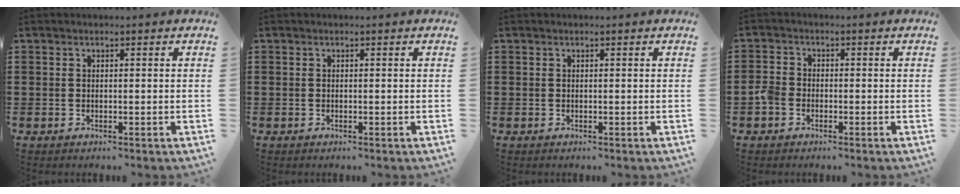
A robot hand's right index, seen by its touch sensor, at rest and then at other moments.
{"total": 0.0}
{"total": 0.0}
{"total": 2.6, "force": [-1.3, 1.8, 1.3], "torque": [-0.047, -0.005, -0.032]}